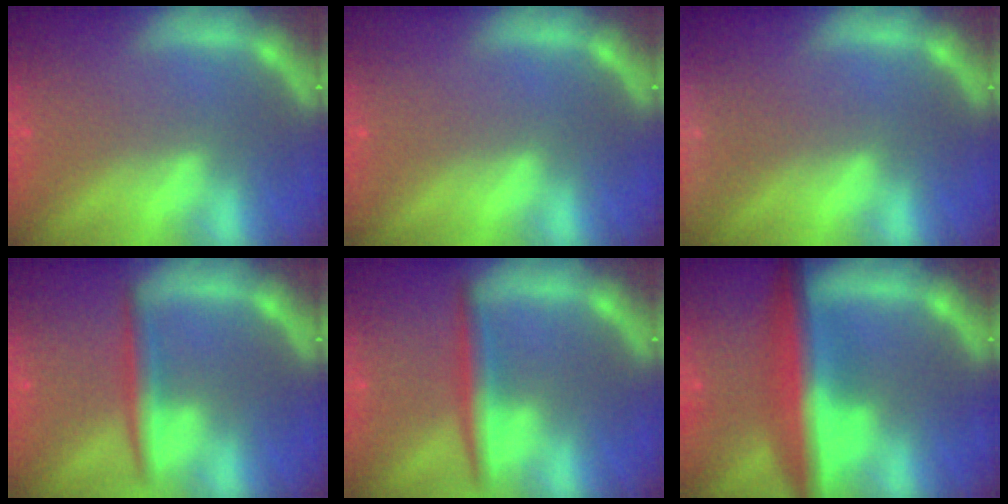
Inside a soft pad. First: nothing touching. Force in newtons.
{"total": 0.0}
{"total": 8.0}
{"total": 3.0}
{"total": 3.5}
{"total": 8.5}